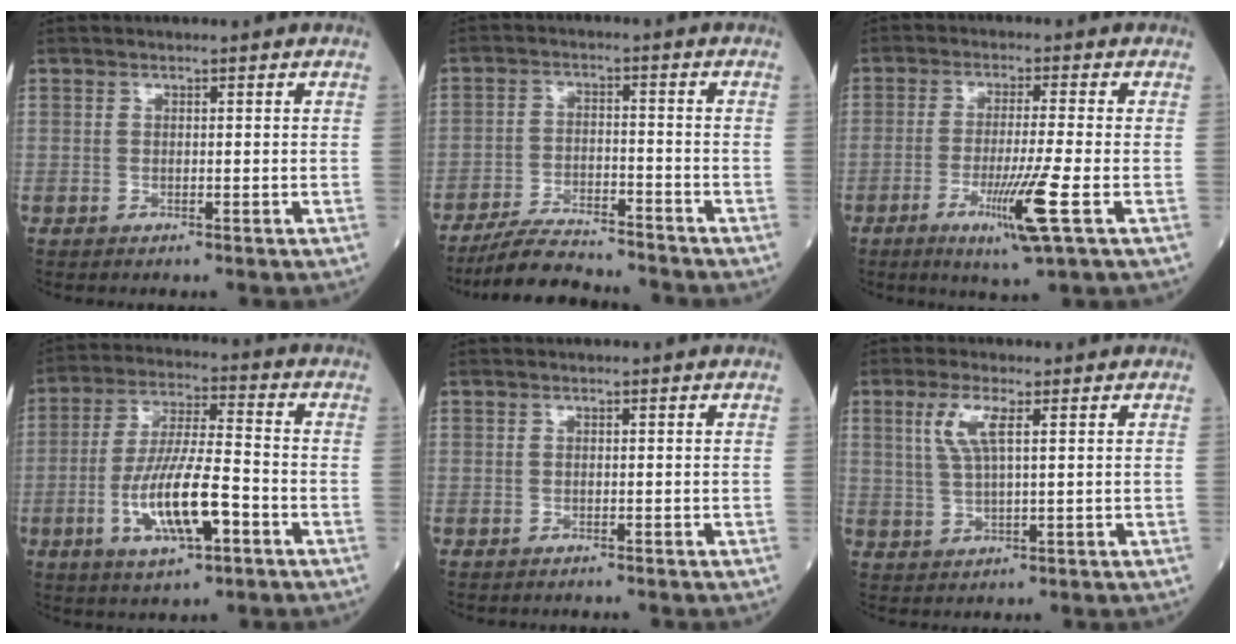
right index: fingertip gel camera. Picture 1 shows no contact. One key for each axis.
{"total": 9.9, "fx": -9.3, "fy": 1.0, "fz": 3.2, "tx": -0.049, "ty": -0.007, "tz": -0.161}
{"total": 8.5, "fx": -3.3, "fy": -1.0, "fz": 7.8, "tx": -0.142, "ty": -0.027, "tz": -0.059}
{"total": 12.5, "fx": -4.2, "fy": 2.6, "fz": 11.5, "tx": -0.225, "ty": -0.004, "tz": -0.073}
{"total": 0.7, "fx": -0.6, "fy": 0.1, "fz": 0.0, "tx": -0.002, "ty": 0.000, "tz": -0.013}
{"total": 5.0, "fx": 1.9, "fy": 0.8, "fz": 4.5, "tx": -0.103, "ty": 0.006, "tz": 0.043}